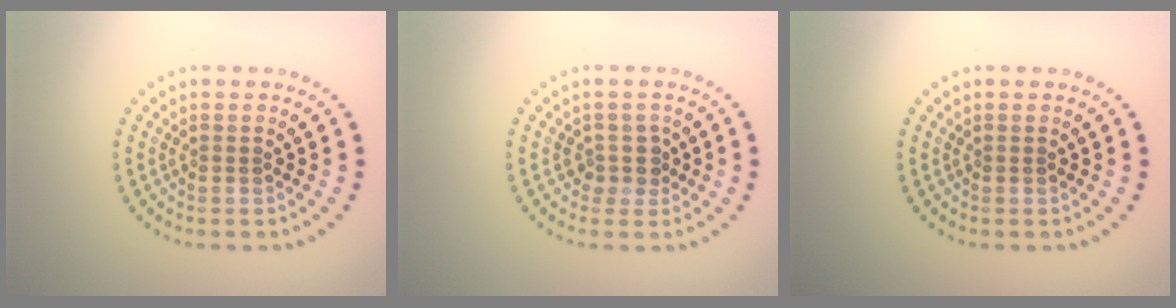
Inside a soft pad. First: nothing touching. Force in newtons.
{"total": 1.6, "press": 1.3, "slide": 0.9}
{"total": 0.0}